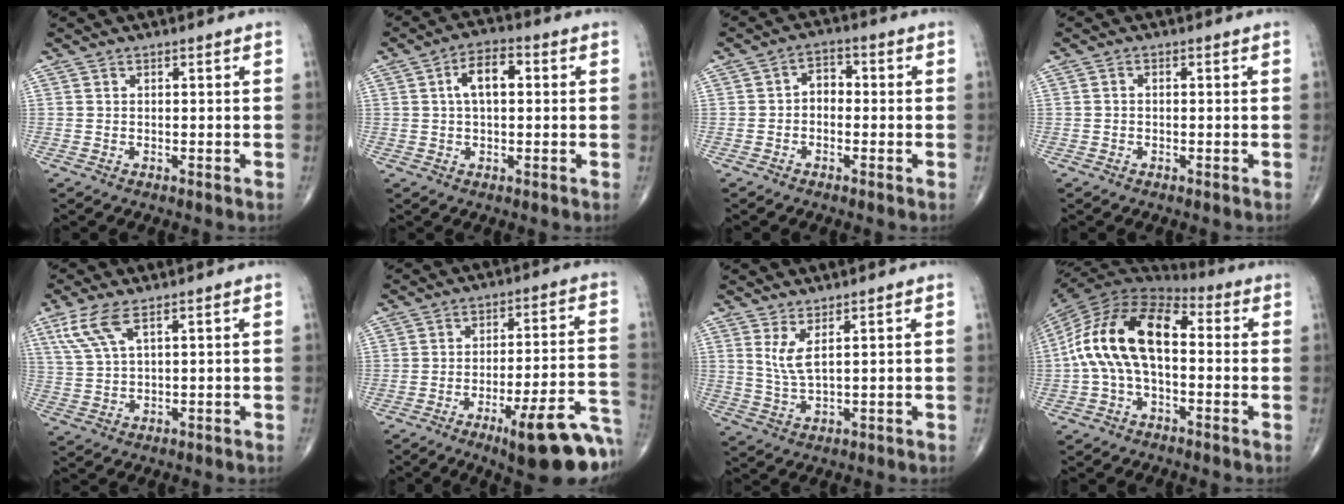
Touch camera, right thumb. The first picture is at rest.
{"total": 7.0, "force": [1.2, 3.6, 5.9], "torque": [-0.098, 0.017, 0.016]}
{"total": 3.8, "force": [-0.5, 2.9, 2.5], "torque": [-0.023, 0.018, -0.022]}
{"total": 0.7, "force": [-0.2, 0.5, 0.5], "torque": [-0.007, 0.002, -0.007]}
{"total": 6.7, "force": [3.6, 2.0, 5.2], "torque": [-0.129, -0.003, 0.082]}
{"total": 18.8, "force": [-9.8, 4.2, 15.5], "torque": [-0.154, 0.061, -0.129]}
{"total": 4.5, "force": [2.0, 1.0, 3.9], "torque": [-0.087, -0.021, 0.050]}
{"total": 17.3, "force": [0.1, 9.4, 14.5], "torque": [-0.267, 0.043, -0.009]}